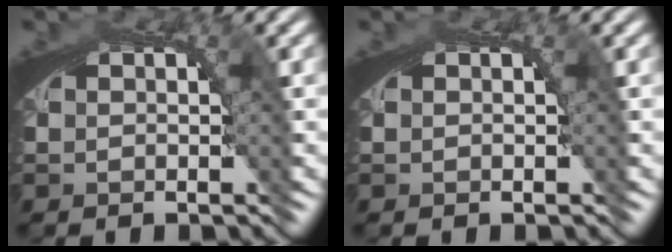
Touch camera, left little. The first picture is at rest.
{"total": 0.0}